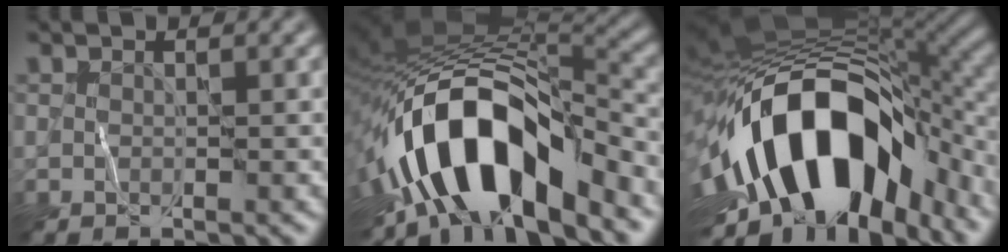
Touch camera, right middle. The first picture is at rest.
{"total": 12.8, "force": [-6.1, 5.5, 9.8], "torque": [-0.160, 0.012, -0.115]}
{"total": 16.3, "force": [-4.8, 9.5, 12.4], "torque": [-0.211, 0.000, -0.077]}